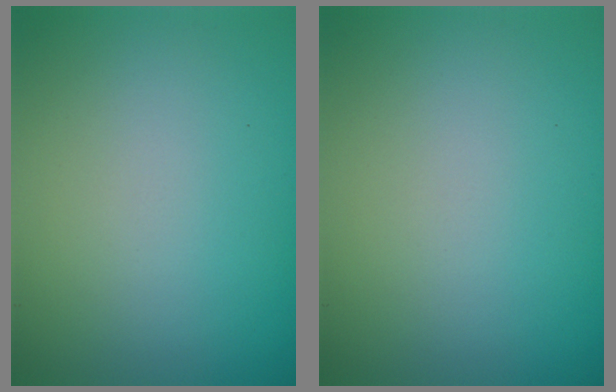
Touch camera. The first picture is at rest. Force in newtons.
{"total": 0.0}